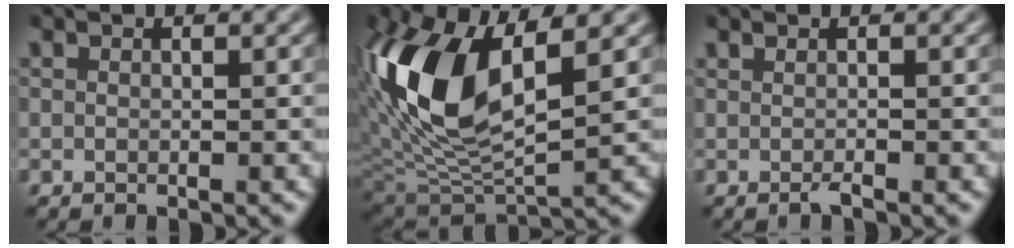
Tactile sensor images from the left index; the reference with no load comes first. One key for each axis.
{"total": 11.4, "fx": 2.5, "fy": 5.1, "fz": 9.9, "tx": -0.213, "ty": -0.005, "tz": 0.053}
{"total": 0.8, "fx": -0.5, "fy": 0.0, "fz": 0.6, "tx": -0.006, "ty": 0.003, "tz": -0.008}